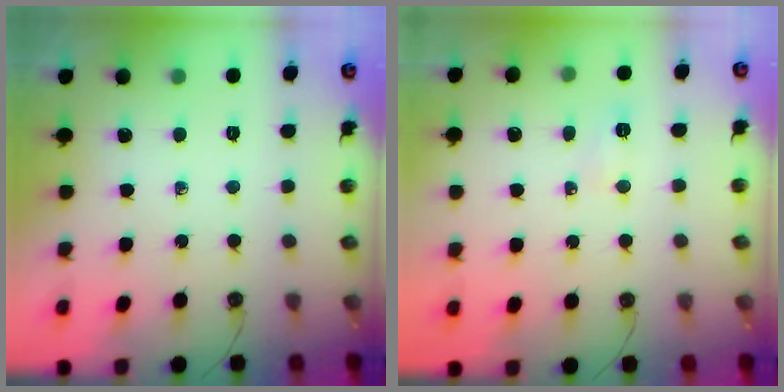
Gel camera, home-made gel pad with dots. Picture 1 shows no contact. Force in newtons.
{"total": 16.7, "press": 5.3, "slide": 15.8}